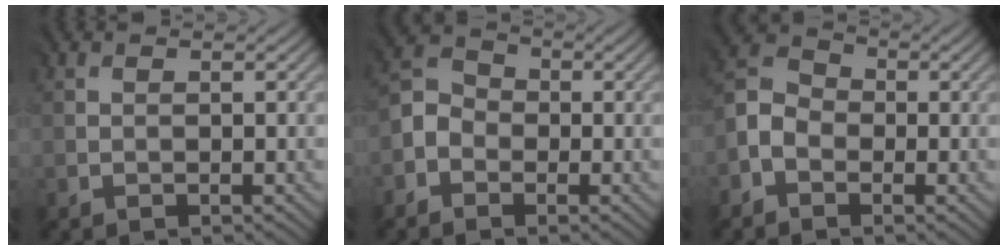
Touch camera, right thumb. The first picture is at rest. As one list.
[{"total": 3.6, "force": [-2.1, 2.8, 0.9], "torque": [-0.028, 0.002, -0.053]}, {"total": 4.1, "force": [-2.2, 3.1, 1.6], "torque": [-0.041, 0.002, -0.057]}]